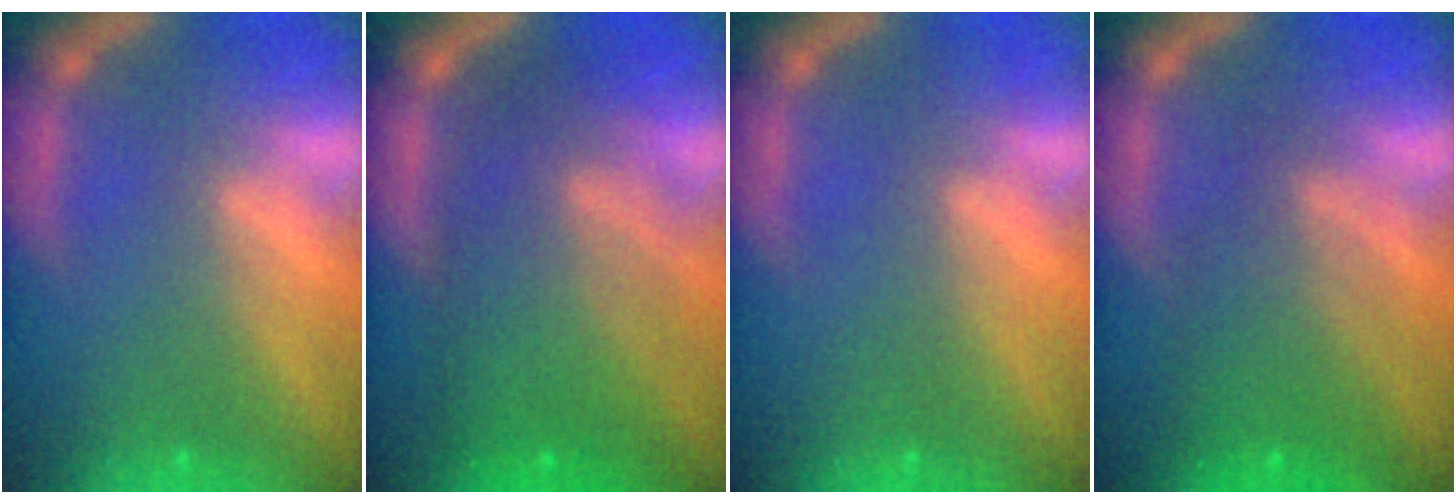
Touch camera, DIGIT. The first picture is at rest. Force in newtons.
{"total": 9.5}
{"total": 0.0}
{"total": 6.0}